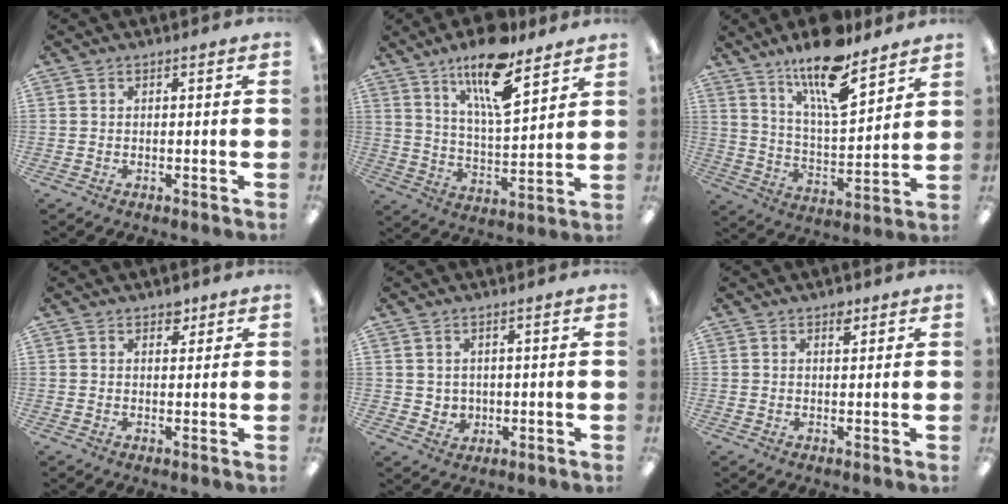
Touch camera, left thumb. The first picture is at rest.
{"total": 16.1, "force": [11.0, 4.9, 10.7], "torque": [-0.182, -0.055, 0.182]}
{"total": 16.2, "force": [12.1, 4.4, 9.8], "torque": [-0.172, -0.068, 0.203]}
{"total": 2.6, "force": [1.9, 1.5, 1.1], "torque": [0.001, -0.007, 0.029]}
{"total": 2.8, "force": [1.7, 2.3, 0.0], "torque": [0.000, -0.006, 0.030]}
{"total": 2.4, "force": [1.6, 1.2, 1.3], "torque": [-0.003, -0.008, 0.023]}